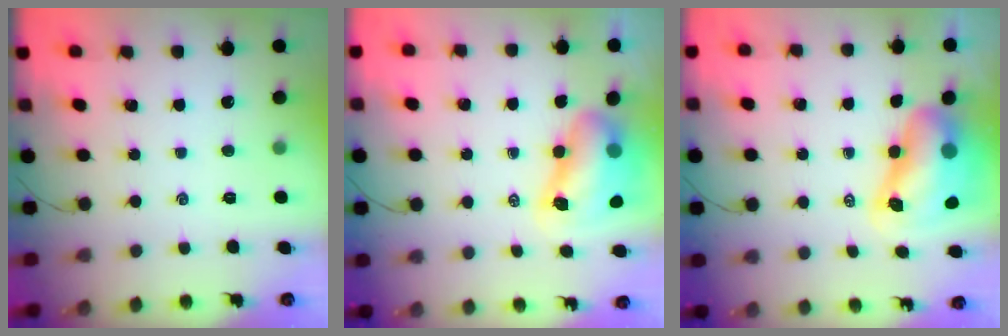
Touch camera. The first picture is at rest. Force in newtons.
{"total": 10.8, "press": 10.3, "slide": 3.0}
{"total": 11.8, "press": 11.3, "slide": 3.4}